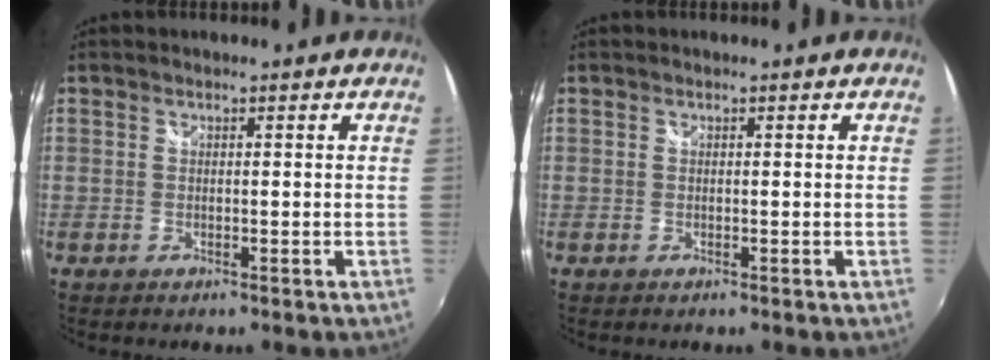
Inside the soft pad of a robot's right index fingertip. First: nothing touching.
{"total": 0.0}